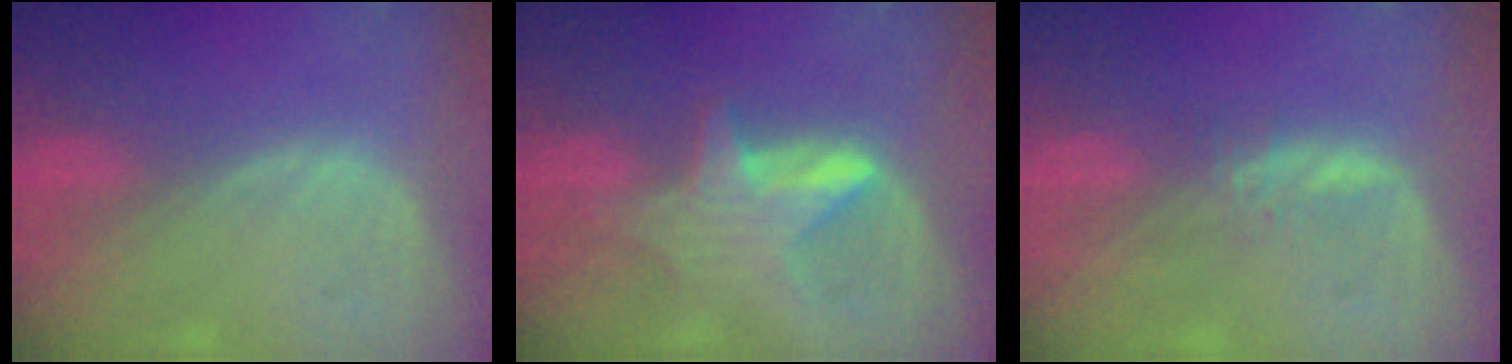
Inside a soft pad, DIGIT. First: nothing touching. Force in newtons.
{"total": 6.1, "press": 6.0, "slide": 0.5}
{"total": 2.2, "press": 2.1, "slide": 0.2}